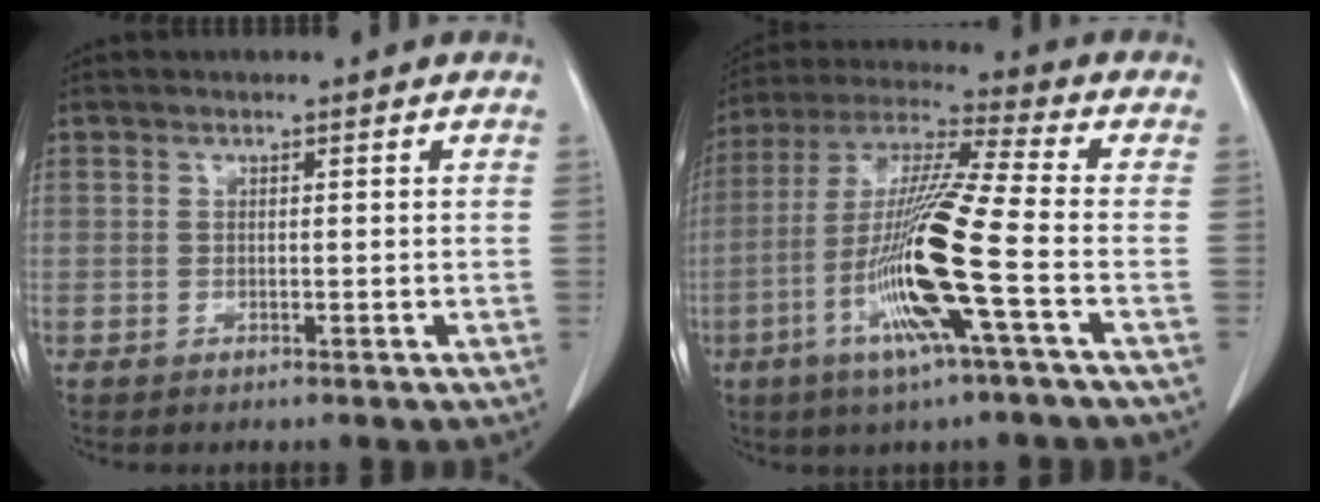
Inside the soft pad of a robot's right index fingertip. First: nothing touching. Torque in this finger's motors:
{"motor_torque": [2.14, 0.00, 0.51, 0.21]}